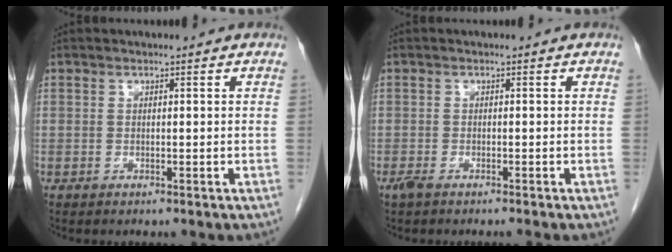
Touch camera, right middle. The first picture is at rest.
{"total": 1.9, "force": [-1.5, 0.2, 1.1], "torque": [-0.020, -0.005, -0.026]}